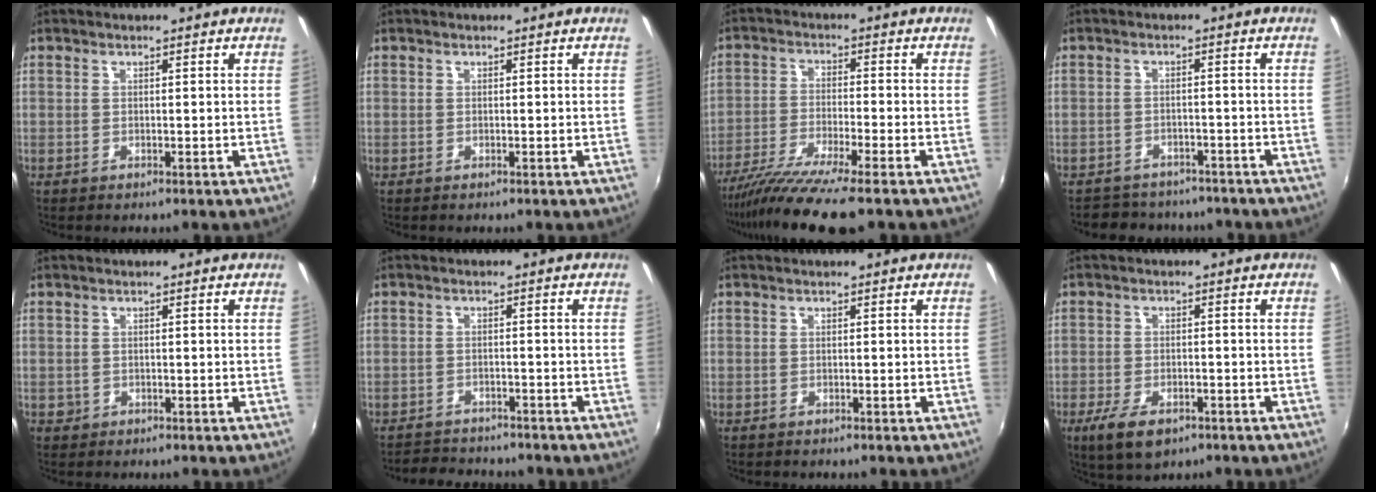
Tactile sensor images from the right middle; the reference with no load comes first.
{"total": 0.0}
{"total": 11.2, "force": [-9.0, -0.3, 6.7], "torque": [-0.143, -0.036, -0.160]}
{"total": 9.4, "force": [-8.2, 3.9, 2.5], "torque": [-0.060, 0.002, -0.112]}
{"total": 1.4, "force": [-0.5, 1.2, 0.3], "torque": [-0.007, -0.004, -0.007]}
{"total": 6.6, "force": [-6.1, 2.0, 1.5], "torque": [-0.049, -0.003, -0.091]}
{"total": 0.0}
{"total": 7.7, "force": [-4.6, 3.4, 5.1], "torque": [-0.119, -0.023, -0.079]}